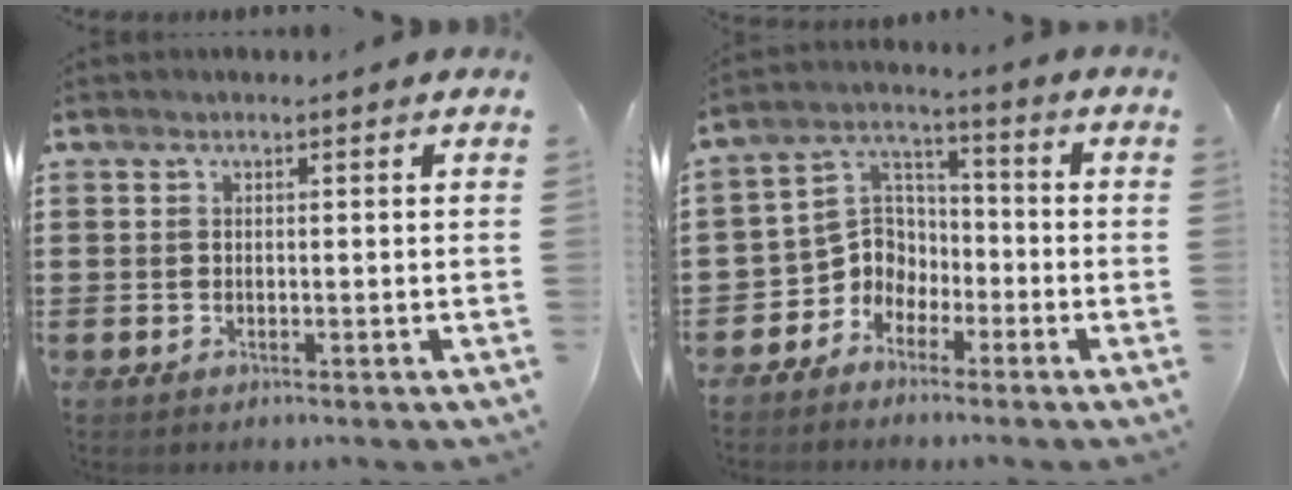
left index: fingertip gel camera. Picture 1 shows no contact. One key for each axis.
{"total": 6.1, "fx": -3.0, "fy": 5.2, "fz": 1.2, "tx": -0.056, "ty": 0.002, "tz": -0.068}